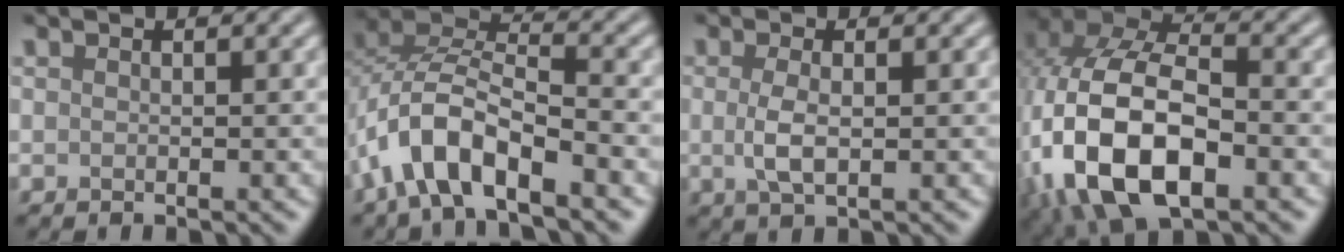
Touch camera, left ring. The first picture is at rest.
{"total": 7.9, "force": [-4.2, 3.4, 5.8], "torque": [-0.106, 0.009, -0.085]}
{"total": 2.4, "force": [0.0, 0.9, 2.2], "torque": [-0.052, -0.003, -0.002]}
{"total": 13.8, "force": [-4.6, 7.8, 10.5], "torque": [-0.228, -0.014, -0.084]}